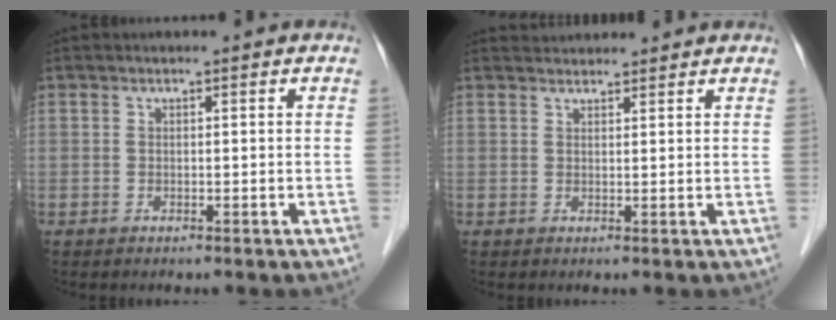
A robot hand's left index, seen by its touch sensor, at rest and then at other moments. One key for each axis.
{"total": 3.4, "fx": 3.3, "fy": 0.5, "fz": 0.2, "tx": -0.008, "ty": 0.032, "tz": 0.052}